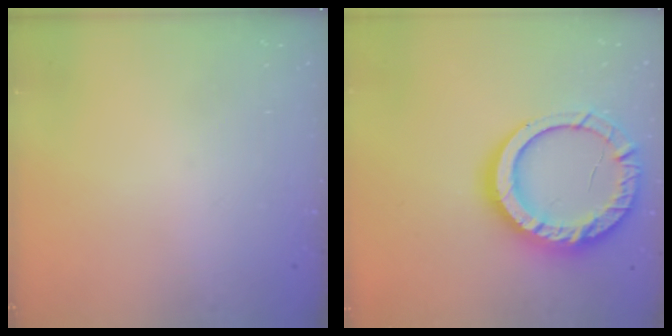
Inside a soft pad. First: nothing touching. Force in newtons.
{"total": 19.7, "press": 19.6, "slide": 1.7}